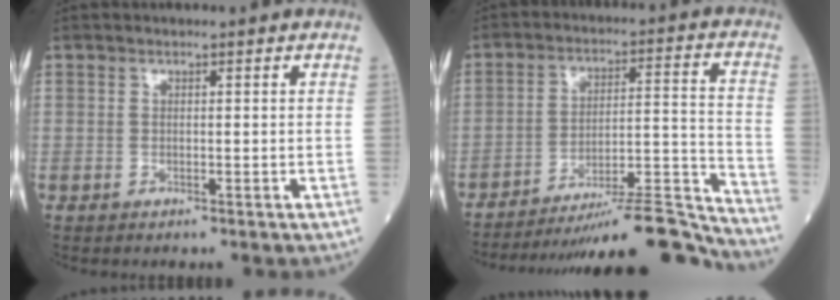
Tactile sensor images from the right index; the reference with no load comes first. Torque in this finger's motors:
{"motor_torque": [1.07, -1.07, 0.52, 0.16]}